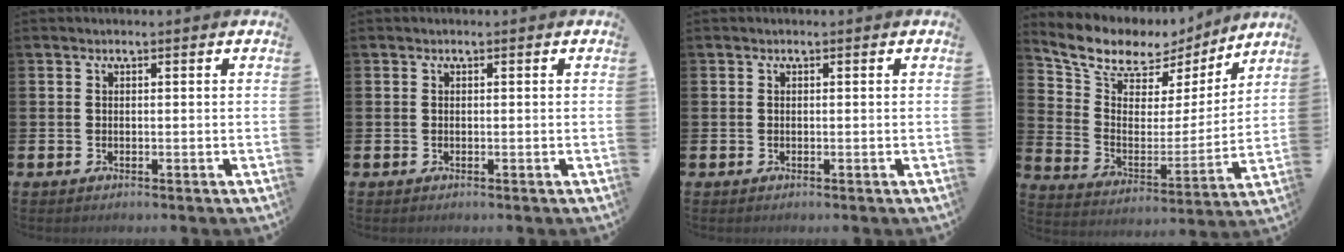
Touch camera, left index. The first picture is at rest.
{"total": 0.0}
{"total": 0.0}
{"total": 8.9, "force": [7.8, 4.0, 1.6], "torque": [-0.077, -0.058, 0.136]}